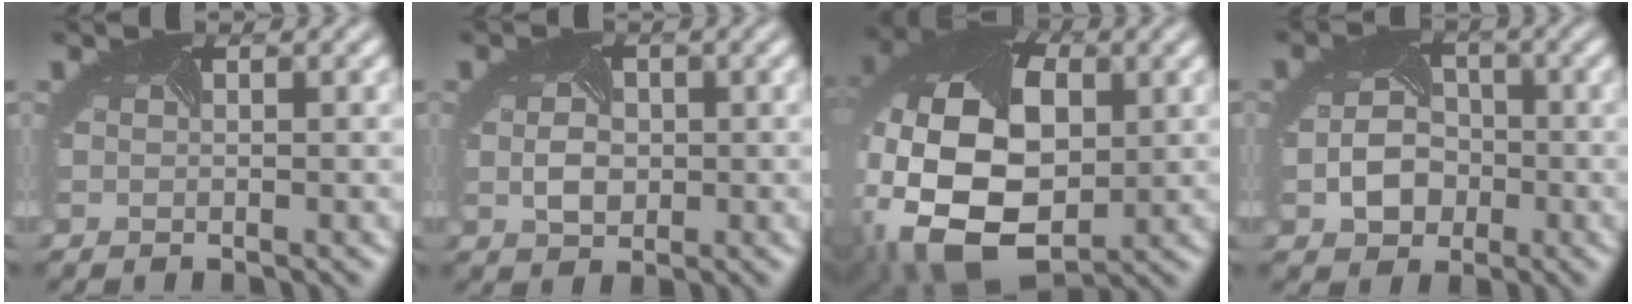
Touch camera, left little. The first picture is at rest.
{"total": 2.9, "force": [0.0, 2.1, 2.0], "torque": [-0.042, -0.003, 0.004]}
{"total": 16.3, "force": [-1.4, 11.0, 12.0], "torque": [-0.235, -0.017, -0.016]}
{"total": 4.3, "force": [-1.3, 3.3, 2.4], "torque": [-0.045, -0.007, -0.019]}